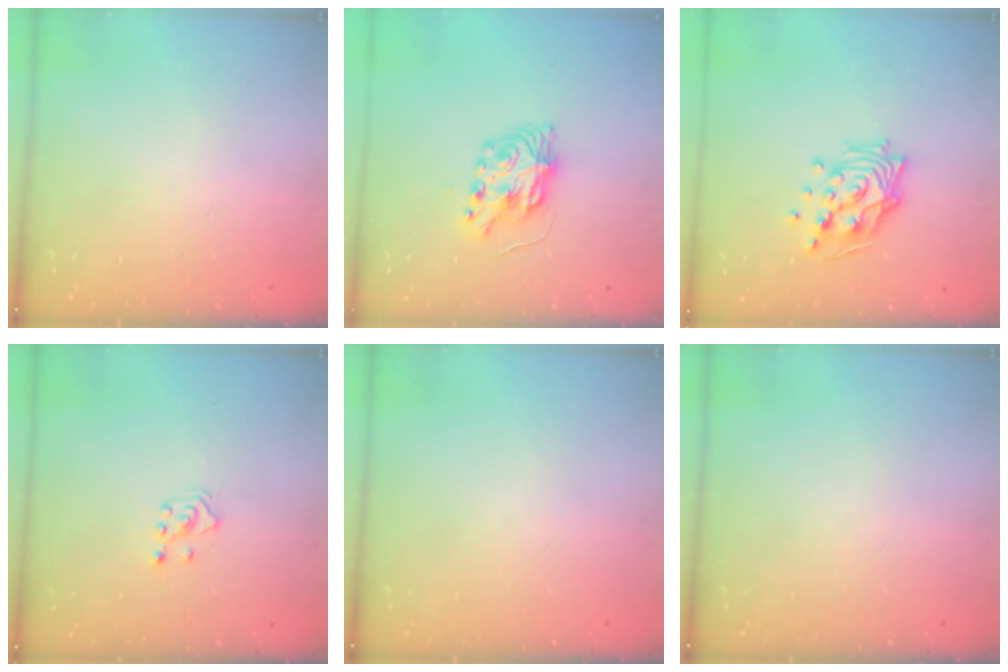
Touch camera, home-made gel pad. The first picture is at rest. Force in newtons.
{"total": 8.3, "press": 8.2, "slide": 0.2}
{"total": 13.8, "press": 13.6, "slide": 2.0}
{"total": 3.2, "press": 3.1, "slide": 1.0}
{"total": 0.0}
{"total": 0.0}